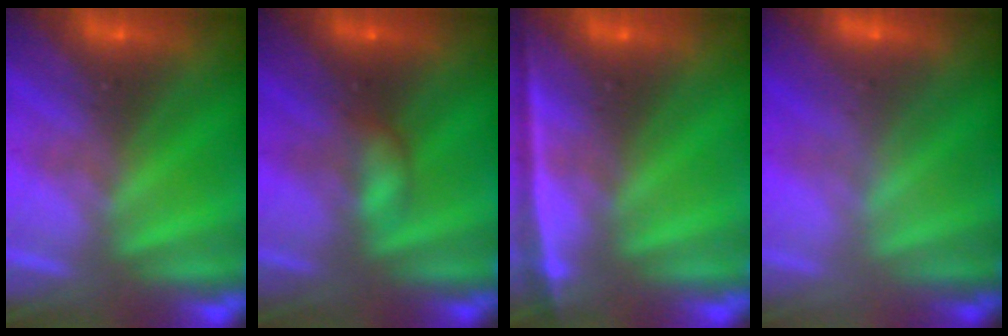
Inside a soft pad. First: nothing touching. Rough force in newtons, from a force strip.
{"total": 2.2}
{"total": 1.9}
{"total": 2.3}